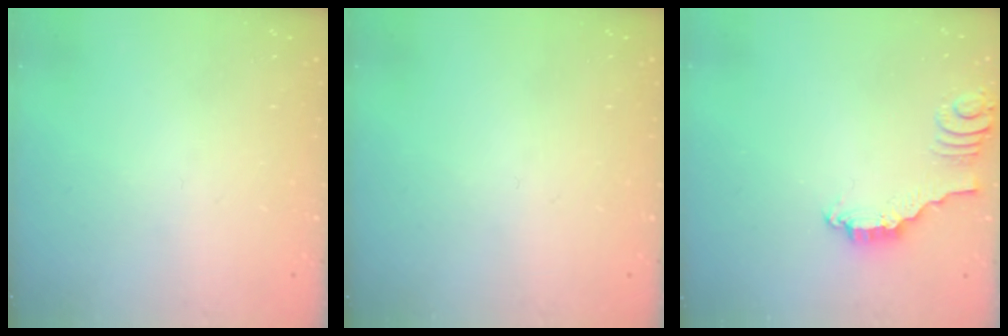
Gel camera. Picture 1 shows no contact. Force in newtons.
{"total": 0.0}
{"total": 2.3, "press": 2.3, "slide": 0.1}